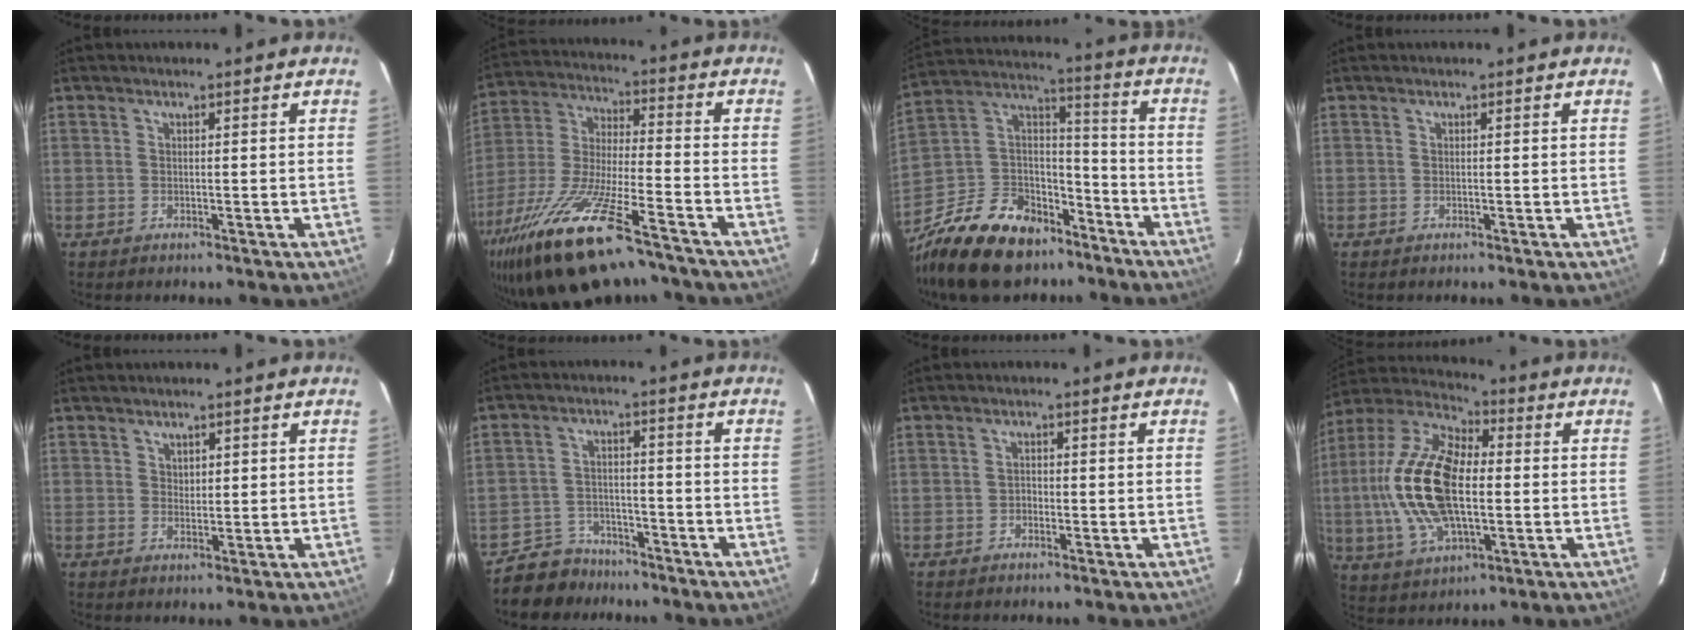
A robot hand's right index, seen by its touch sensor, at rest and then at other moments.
{"total": 23.3, "force": [-16.2, 6.0, 15.7], "torque": [-0.325, -0.048, -0.286]}
{"total": 22.9, "force": [-15.5, 13.3, 10.4], "torque": [-0.246, 0.048, -0.245]}
{"total": 0.0}
{"total": 1.9, "force": [1.1, 1.3, 0.7], "torque": [-0.006, 0.004, 0.021]}
{"total": 7.5, "force": [-6.0, 4.5, 0.4], "torque": [-0.026, 0.020, -0.093]}
{"total": 1.0, "force": [-0.6, 0.8, 0.1], "torque": [-0.001, 0.002, -0.012]}
{"total": 20.5, "force": [-0.7, 10.1, 17.8], "torque": [-0.374, 0.010, -0.016]}